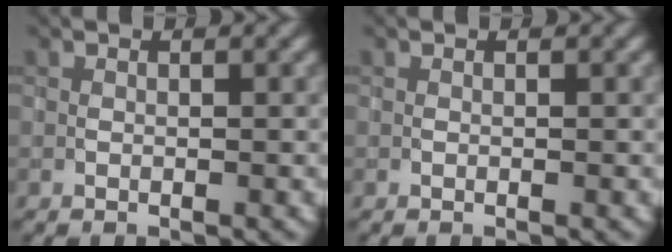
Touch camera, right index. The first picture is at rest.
{"total": 0.0}